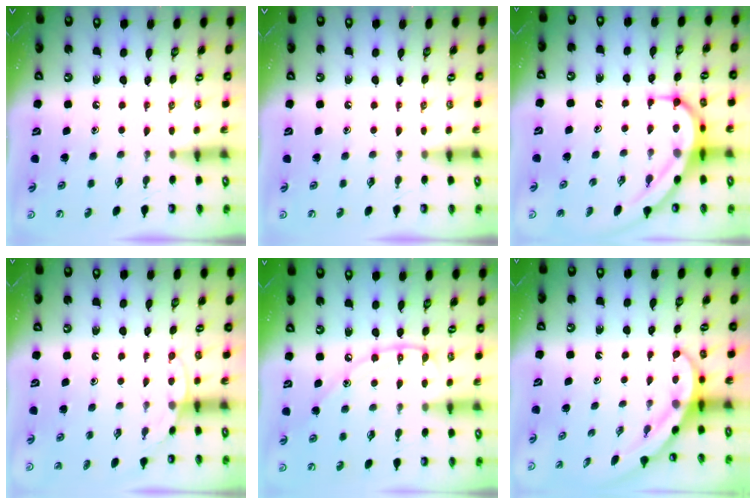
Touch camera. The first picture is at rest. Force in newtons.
{"total": 0.0}
{"total": 8.8, "press": 8.8, "slide": 0.6}
{"total": 5.8, "press": 5.8, "slide": 0.4}
{"total": 11.2, "press": 11.2, "slide": 1.2}
{"total": 4.1, "press": 4.1, "slide": 0.3}